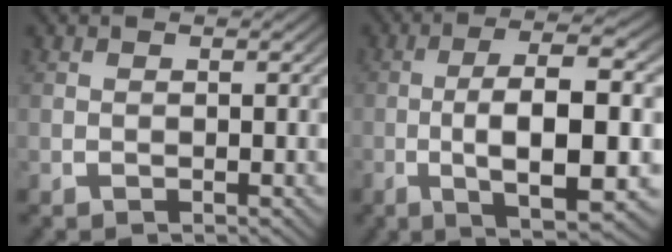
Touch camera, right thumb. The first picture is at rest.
{"total": 9.1, "force": [-1.1, 3.0, 8.6], "torque": [-0.168, -0.022, -0.007]}